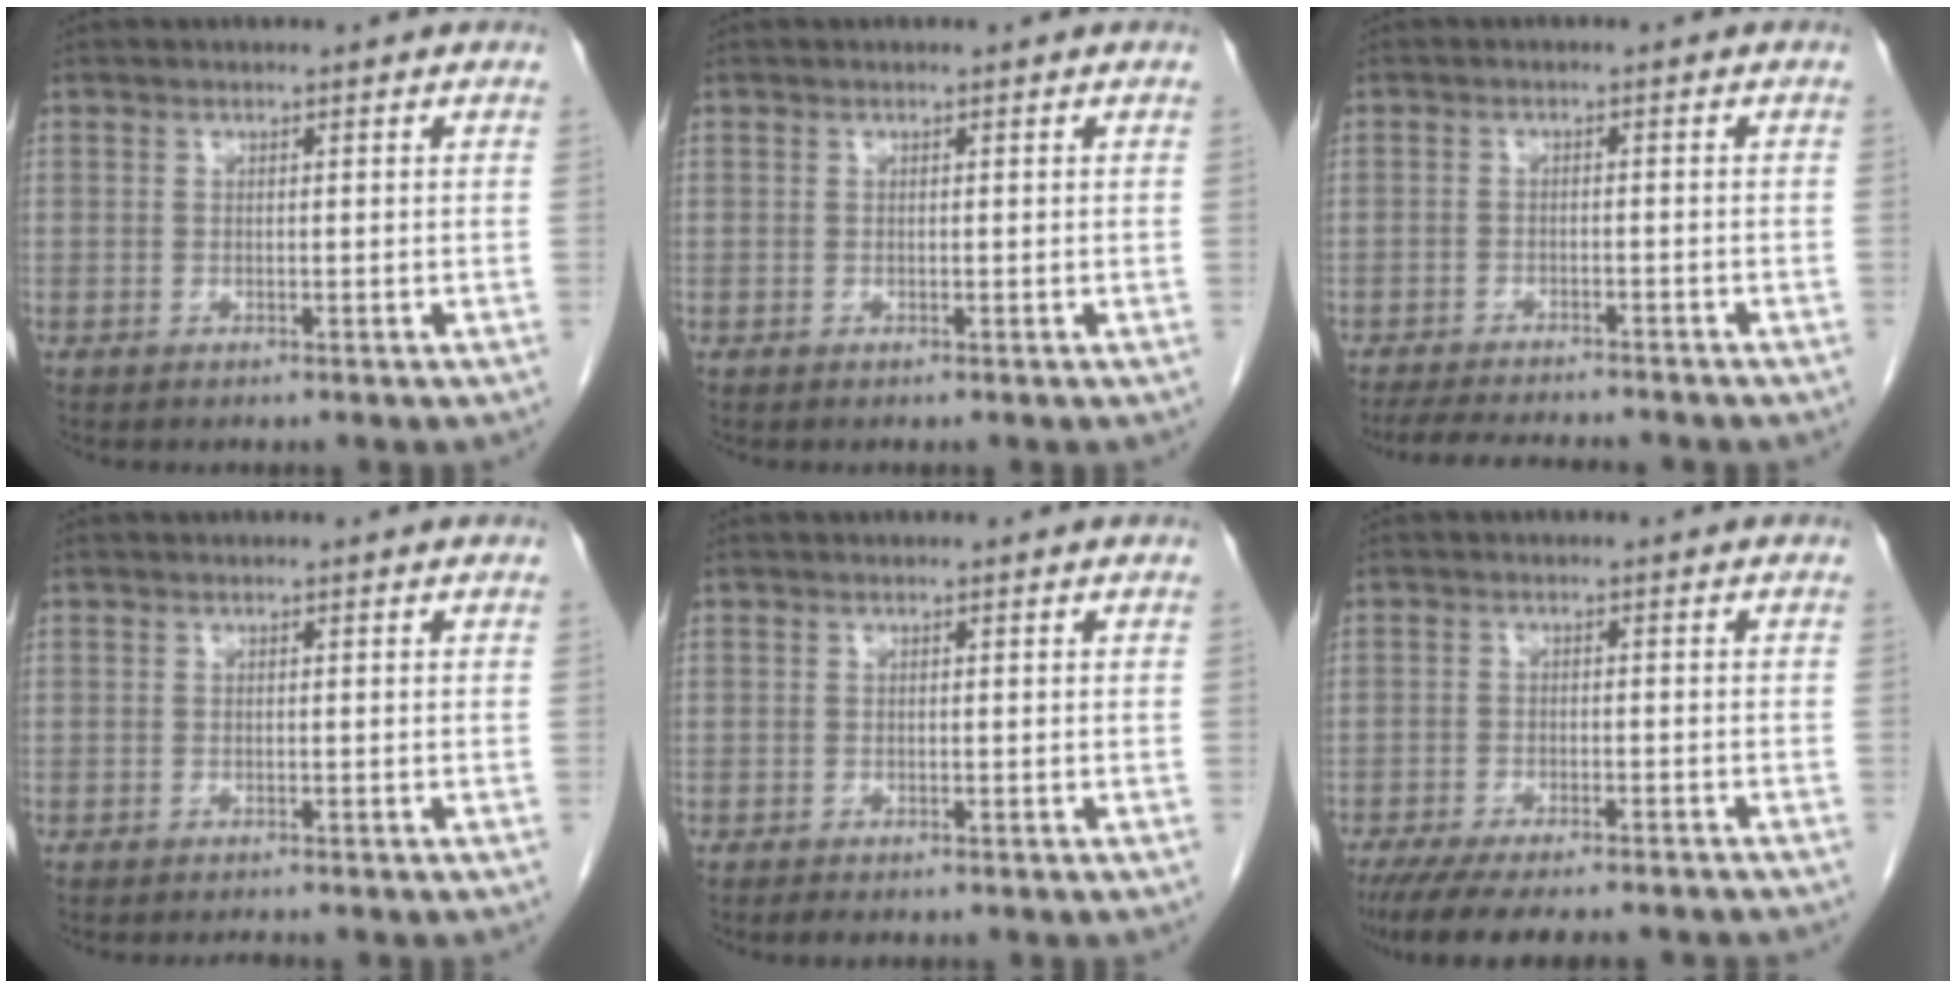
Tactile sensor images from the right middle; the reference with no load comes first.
{"total": 0.0}
{"total": 11.1, "force": [-9.9, 1.7, 4.8], "torque": [-0.068, -0.014, -0.136]}
{"total": 0.9, "force": [-0.8, -0.1, 0.2], "torque": [-0.010, -0.007, -0.009]}
{"total": 0.9, "force": [-0.8, 0.2, 0.4], "torque": [-0.017, -0.006, -0.012]}
{"total": 15.4, "force": [-13.3, 2.8, 7.2], "torque": [-0.132, -0.027, -0.182]}